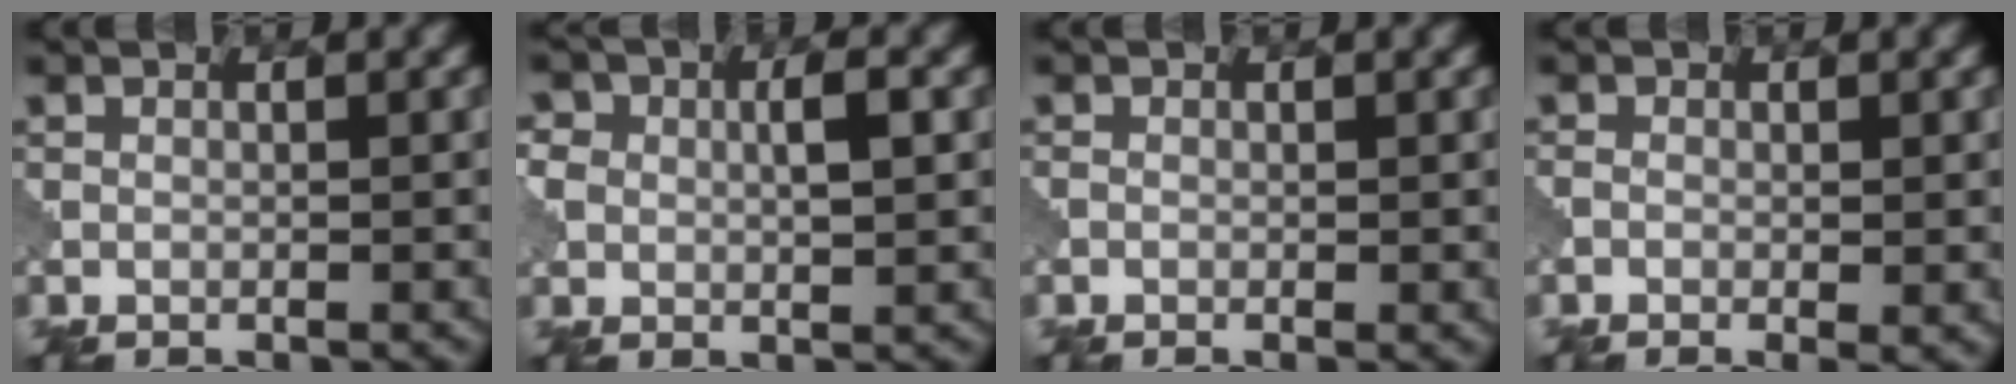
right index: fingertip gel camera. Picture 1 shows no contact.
{"total": 2.6, "force": [0.5, 1.9, 1.8], "torque": [-0.046, 0.002, 0.013]}
{"total": 0.8, "force": [-0.2, 0.3, 0.7], "torque": [-0.006, 0.002, -0.003]}
{"total": 2.0, "force": [-0.8, 0.7, 1.7], "torque": [-0.025, -0.005, -0.007]}